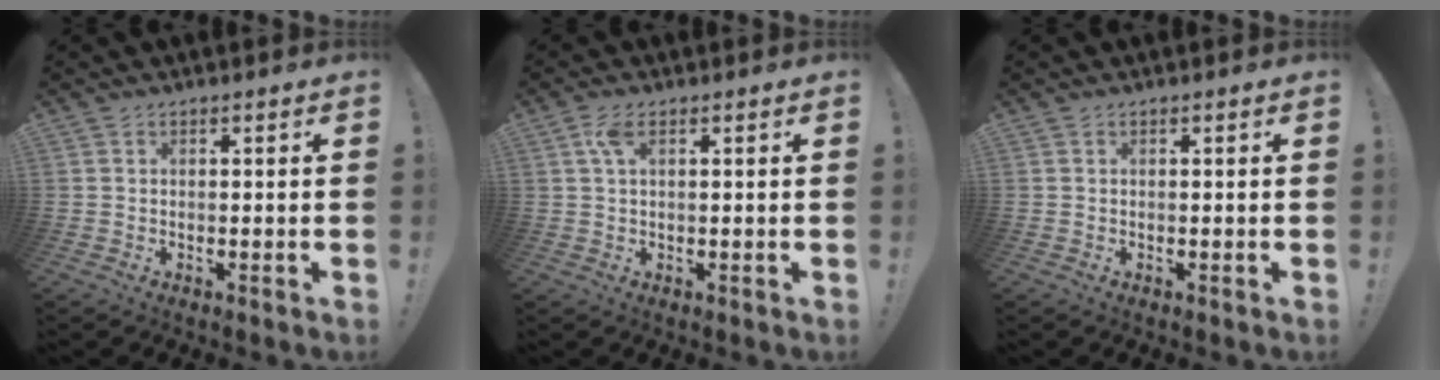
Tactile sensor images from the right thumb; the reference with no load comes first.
{"total": 3.7, "force": [1.3, 1.5, 3.2], "torque": [-0.065, 0.004, 0.023]}
{"total": 0.0}